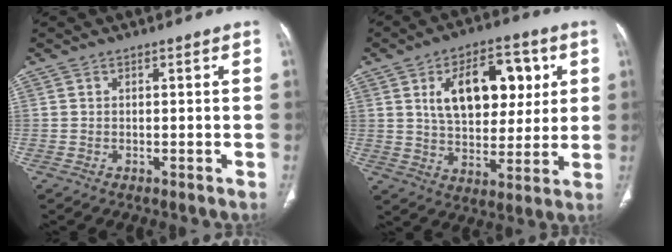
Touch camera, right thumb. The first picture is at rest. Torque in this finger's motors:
{"motor_torque": [1.08, 1.10, 1.05, 0.15, 0.23]}